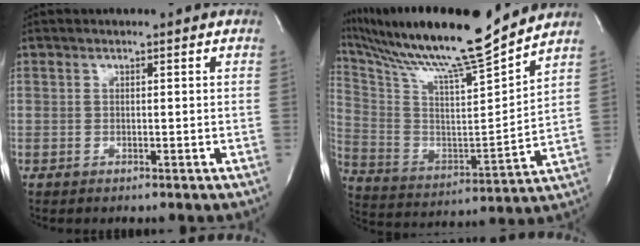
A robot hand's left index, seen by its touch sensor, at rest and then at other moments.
{"total": 20.9, "force": [18.1, -0.6, 10.4], "torque": [-0.206, -0.023, 0.308]}